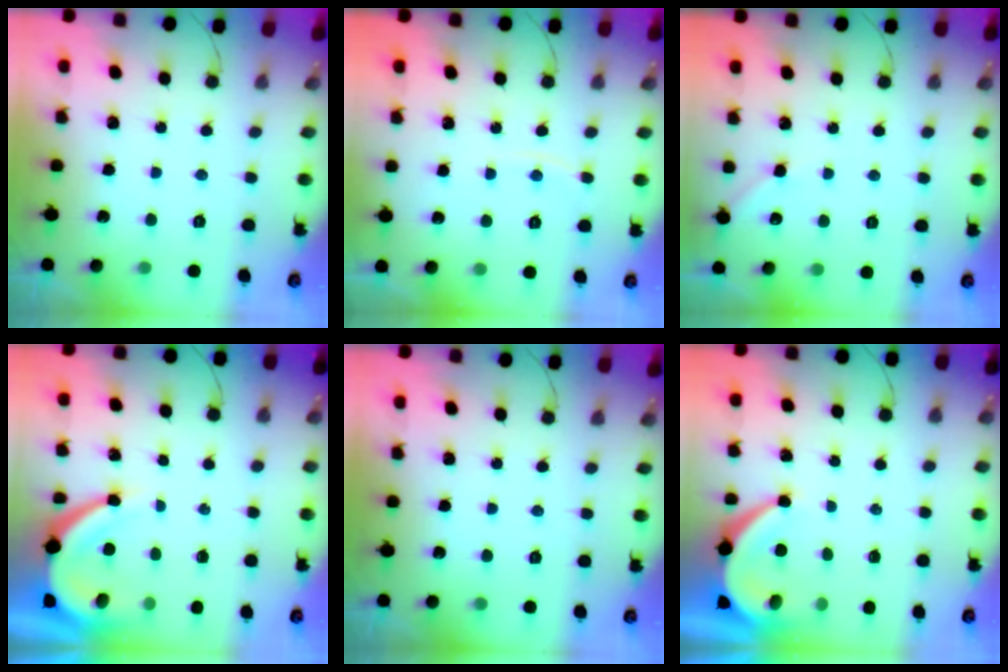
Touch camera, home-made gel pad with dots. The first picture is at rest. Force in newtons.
{"total": 4.5, "press": 4.5, "slide": 0.4}
{"total": 3.5, "press": 3.5, "slide": 0.5}
{"total": 9.5, "press": 9.4, "slide": 1.1}
{"total": 0.0}
{"total": 7.4, "press": 7.3, "slide": 1.0}